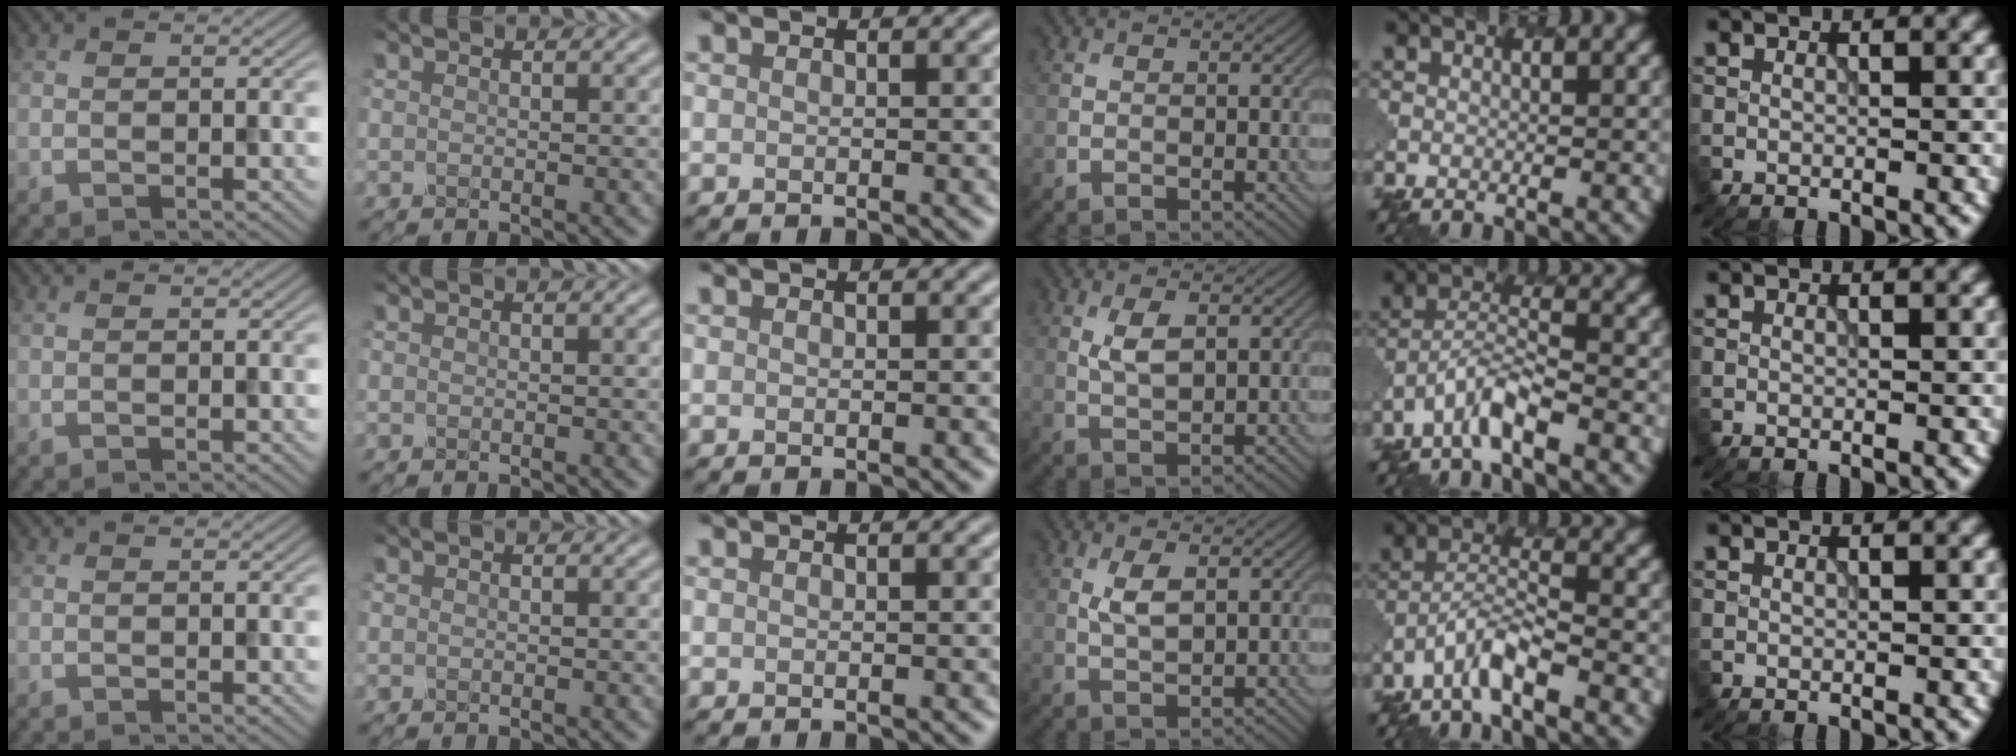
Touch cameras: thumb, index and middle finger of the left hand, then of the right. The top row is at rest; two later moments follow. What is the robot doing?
{"motion": "extract", "object": "pen bag"}